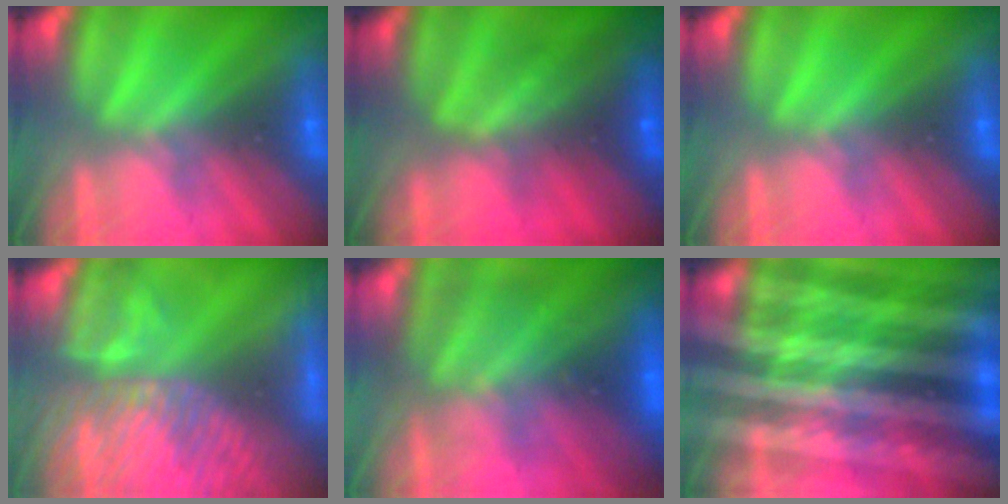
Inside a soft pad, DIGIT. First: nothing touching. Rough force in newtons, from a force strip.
{"total": 7.8}
{"total": 0.0}
{"total": 6.6}
{"total": 9.0}
{"total": 7.5}